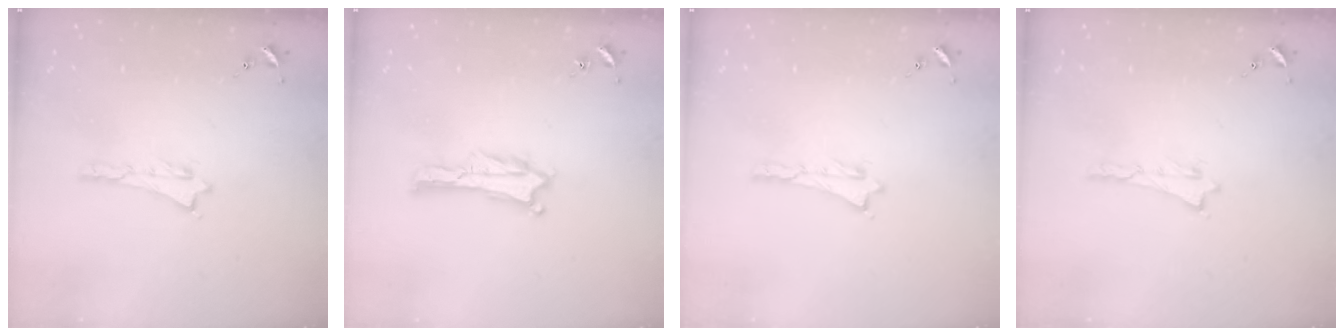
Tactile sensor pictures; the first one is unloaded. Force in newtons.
{"total": 0.0}
{"total": 0.0}
{"total": 0.0}